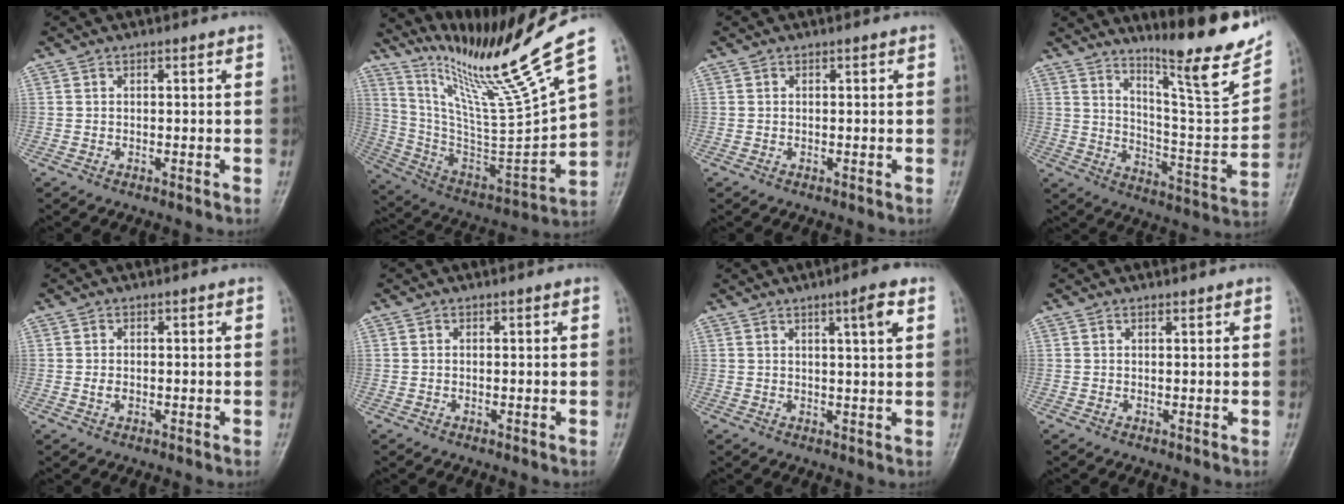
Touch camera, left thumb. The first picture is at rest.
{"total": 21.3, "force": [16.6, -1.4, 13.3], "torque": [-0.198, -0.113, 0.305]}
{"total": 0.0}
{"total": 18.0, "force": [13.2, 2.2, 12.1], "torque": [-0.151, -0.086, 0.214]}
{"total": 1.4, "force": [-0.2, 1.0, 0.9], "torque": [-0.015, 0.004, -0.006]}
{"total": 0.0}
{"total": 4.9, "force": [2.3, 0.5, 4.3], "torque": [-0.062, -0.007, 0.034]}
{"total": 0.6, "force": [0.5, 0.2, 0.1], "torque": [-0.006, -0.005, 0.008]}